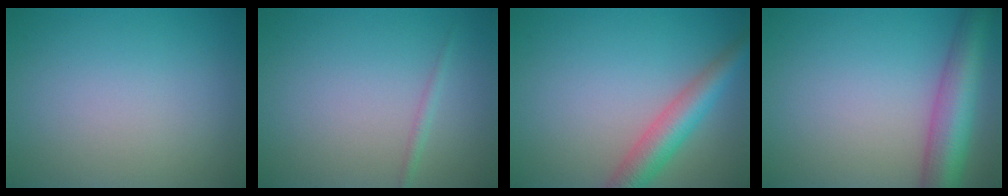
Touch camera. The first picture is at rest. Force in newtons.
{"total": 0.8, "press": 0.8, "slide": 0.0}
{"total": 4.6, "press": 4.6, "slide": 0.1}
{"total": 6.9, "press": 6.9, "slide": 0.3}